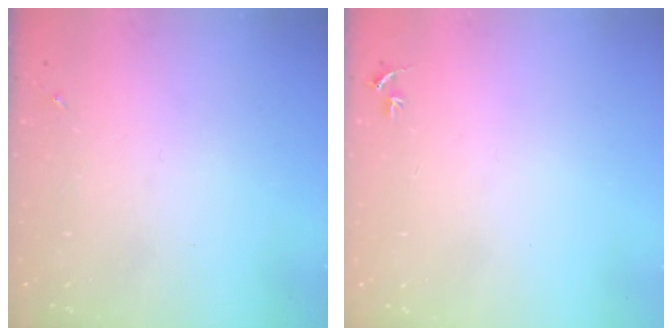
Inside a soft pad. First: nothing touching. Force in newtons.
{"total": 2.7, "press": 2.7, "slide": 0.3}